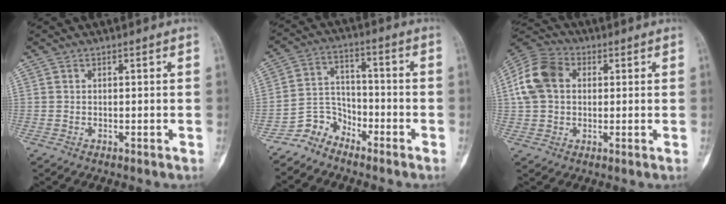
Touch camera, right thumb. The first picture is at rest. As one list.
[{"total": 6.5, "force": [-5.4, 3.5, 0.5], "torque": [0.013, 0.057, -0.114]}, {"total": 11.4, "force": [2.1, 8.4, 7.3], "torque": [-0.139, 0.025, 0.029]}]